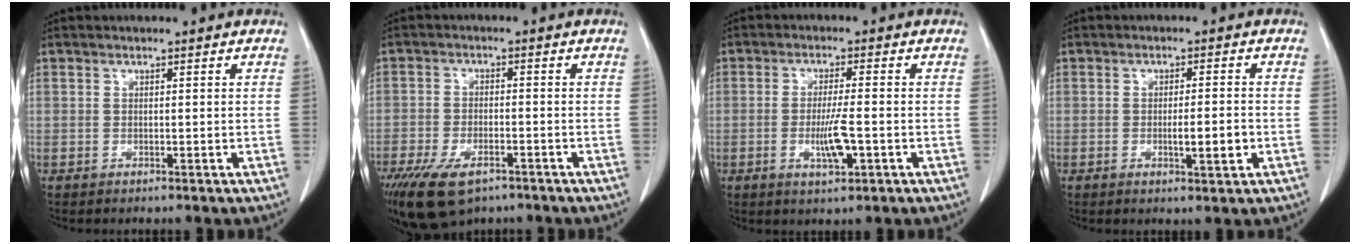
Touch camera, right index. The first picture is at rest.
{"total": 10.5, "force": [-6.9, 4.6, 6.4], "torque": [-0.126, -0.015, -0.112]}
{"total": 5.3, "force": [-1.5, 0.6, 5.0], "torque": [-0.096, -0.008, -0.023]}
{"total": 4.1, "force": [-1.0, 0.5, 4.0], "torque": [-0.062, -0.004, -0.012]}